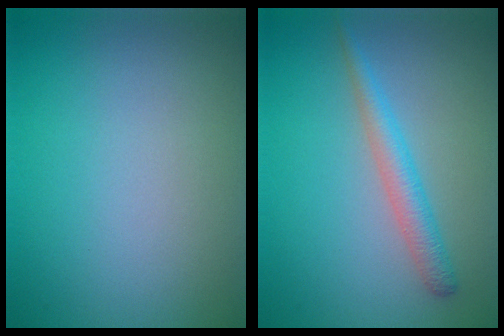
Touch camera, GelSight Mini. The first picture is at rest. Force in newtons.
{"total": 2.5, "press": 2.5, "slide": 0.0}